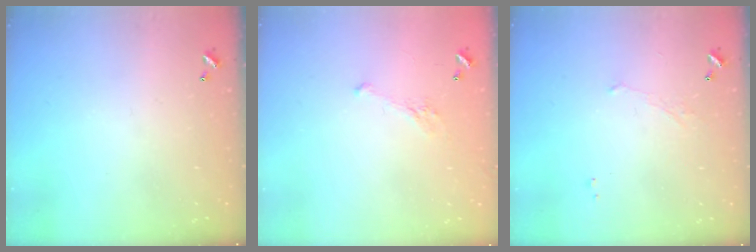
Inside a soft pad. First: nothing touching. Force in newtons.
{"total": 4.9, "press": 4.8, "slide": 1.0}
{"total": 0.6, "press": 0.0, "slide": 0.6}